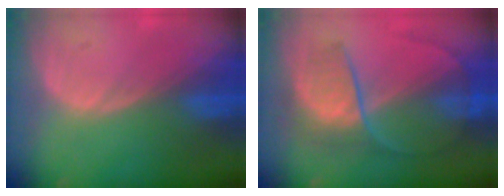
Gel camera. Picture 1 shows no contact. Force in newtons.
{"total": 6.8, "press": 6.6, "slide": 1.6}